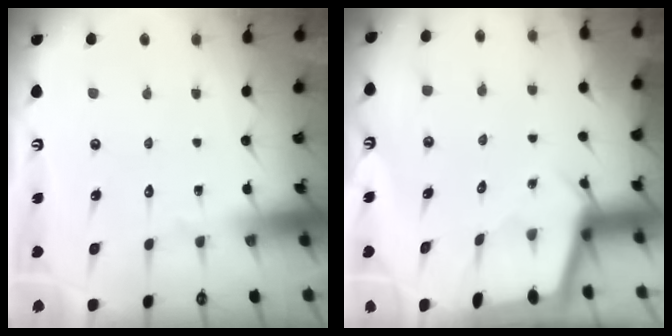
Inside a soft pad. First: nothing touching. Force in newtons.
{"total": 2.3, "press": 2.3, "slide": 0.3}